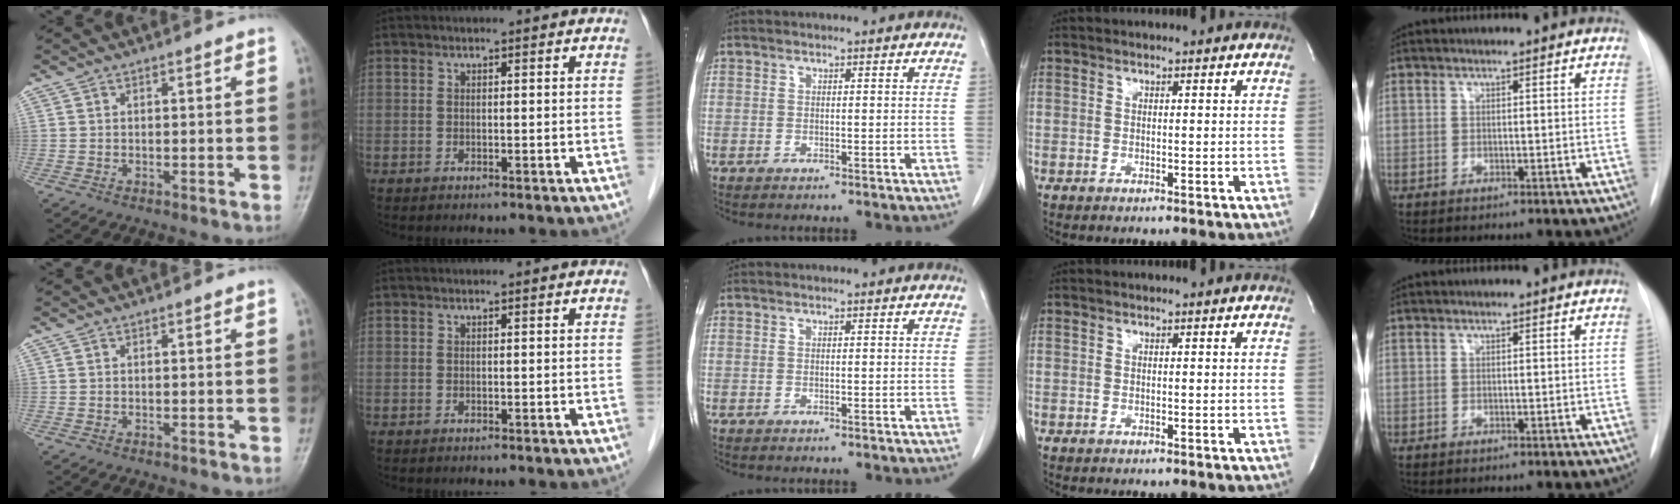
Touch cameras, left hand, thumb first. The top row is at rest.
{}